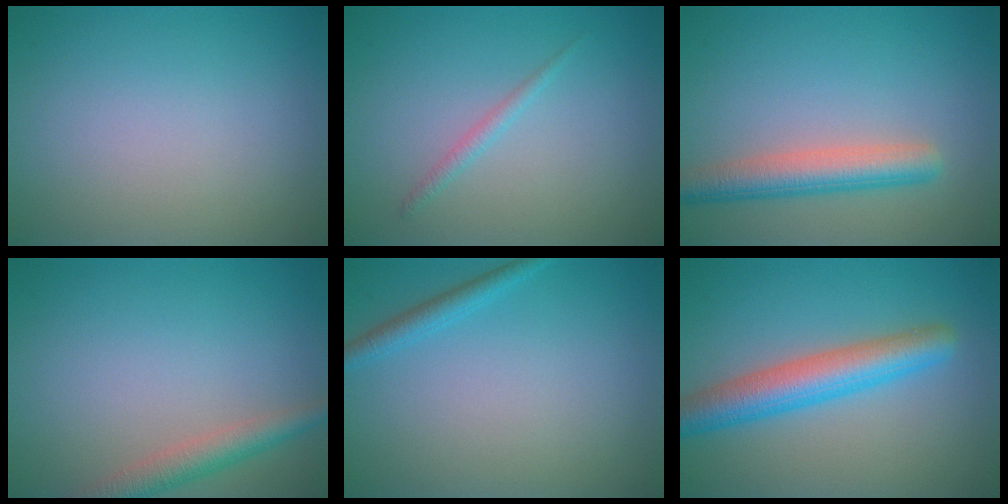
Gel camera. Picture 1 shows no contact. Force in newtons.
{"total": 1.0, "press": 1.0, "slide": 0.1}
{"total": 4.3, "press": 4.3, "slide": 0.2}
{"total": 3.0, "press": 2.9, "slide": 0.1}
{"total": 1.6, "press": 1.6, "slide": 0.1}
{"total": 5.4, "press": 5.4, "slide": 0.1}